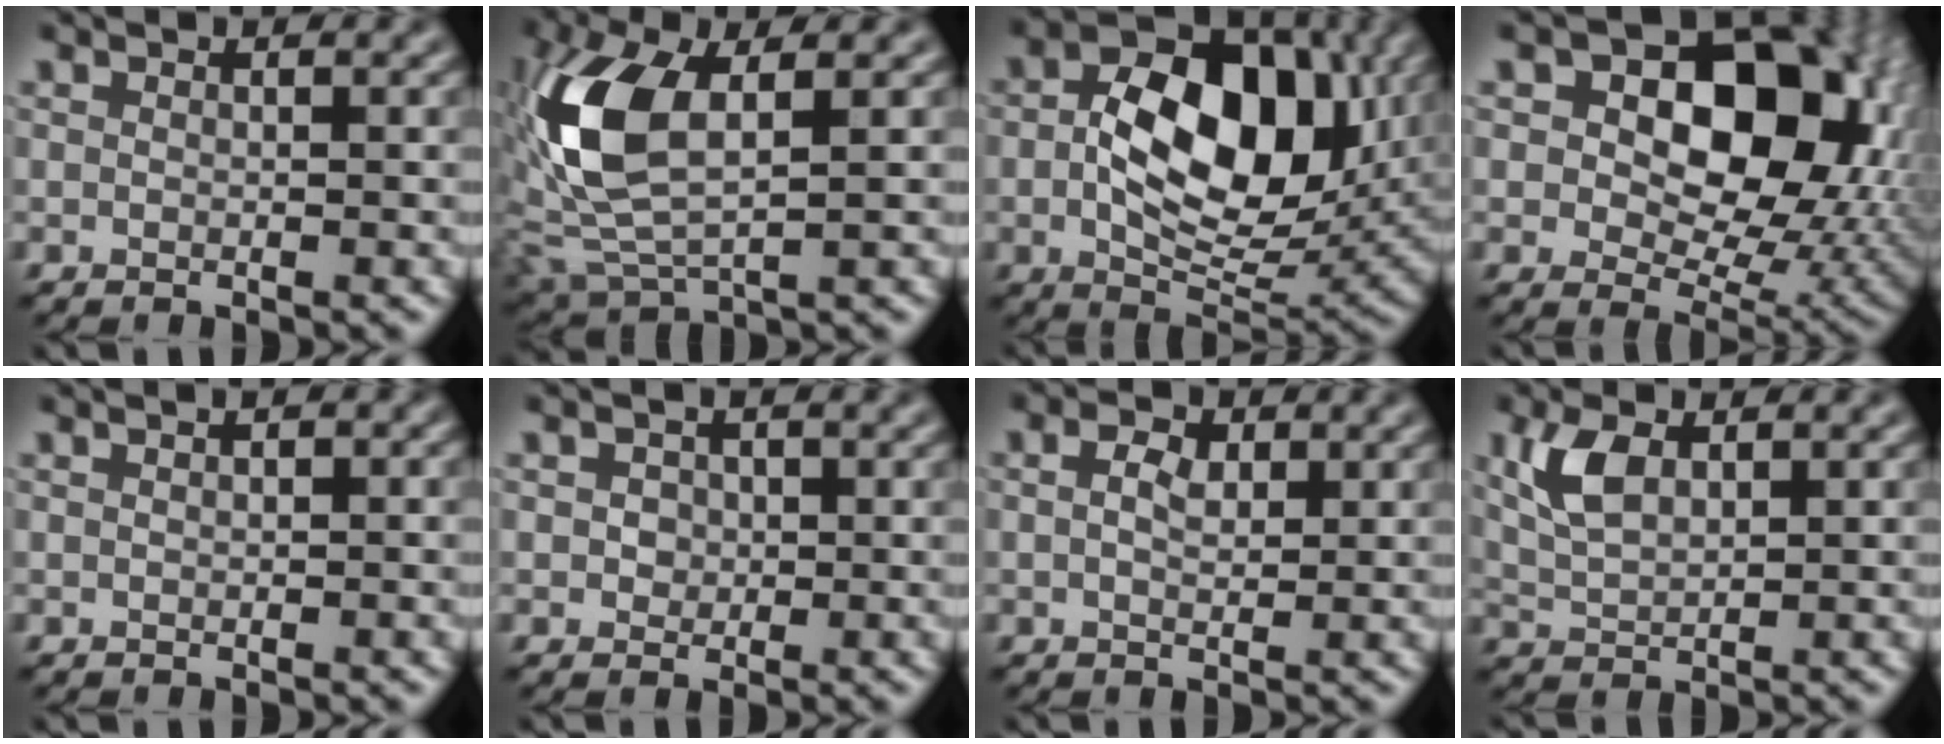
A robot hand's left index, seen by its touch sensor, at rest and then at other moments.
{"total": 9.1, "force": [0.9, 4.5, 7.8], "torque": [-0.193, 0.004, 0.015]}
{"total": 11.8, "force": [1.0, 7.0, 9.5], "torque": [-0.147, 0.005, 0.019]}
{"total": 13.6, "force": [3.5, 8.8, 9.8], "torque": [-0.116, 0.000, 0.052]}
{"total": 0.8, "force": [0.3, 0.3, 0.6], "torque": [-0.008, 0.001, 0.004]}
{"total": 1.3, "force": [0.2, 1.2, 0.5], "torque": [-0.005, 0.000, 0.003]}
{"total": 2.4, "force": [0.8, 1.5, 1.7], "torque": [-0.029, 0.003, 0.004]}
{"total": 3.8, "force": [1.6, 2.0, 2.8], "torque": [-0.067, 0.007, 0.034]}